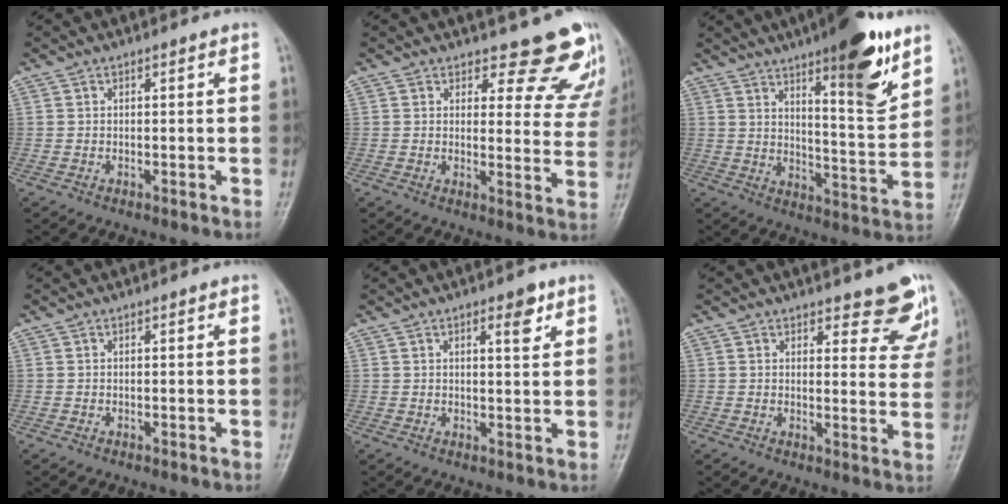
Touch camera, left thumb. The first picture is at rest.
{"total": 11.4, "force": [10.4, 4.2, 2.0], "torque": [0.027, -0.086, 0.098]}
{"total": 16.8, "force": [10.3, 3.8, 12.7], "torque": [-0.158, -0.064, 0.157]}
{"total": 0.0}
{"total": 3.9, "force": [2.1, 1.3, 3.0], "torque": [-0.032, -0.010, 0.030]}
{"total": 7.0, "force": [5.6, 2.7, 3.3], "torque": [-0.001, -0.039, 0.059]}